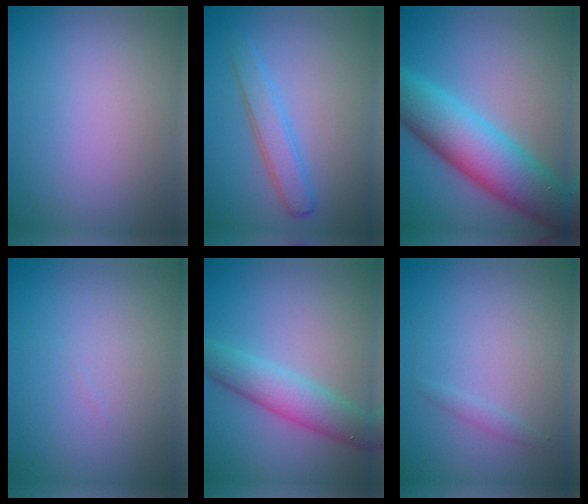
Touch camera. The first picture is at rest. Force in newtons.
{"total": 2.8, "press": 2.8, "slide": 0.1}
{"total": 10.3, "press": 10.3, "slide": 0.2}
{"total": 0.0}
{"total": 4.8, "press": 4.8, "slide": 0.4}
{"total": 0.8, "press": 0.8, "slide": 0.1}